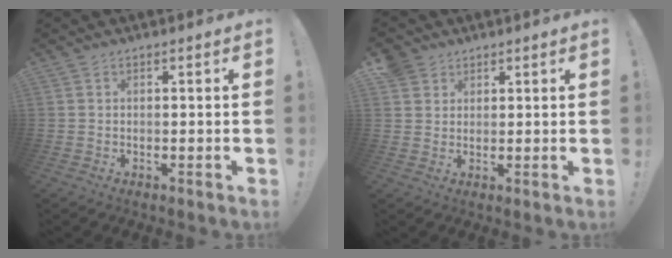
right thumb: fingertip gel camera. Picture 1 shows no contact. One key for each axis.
{"total": 3.6, "fx": 2.3, "fy": 2.7, "fz": 0.6, "tx": -0.008, "ty": -0.011, "tz": 0.044}